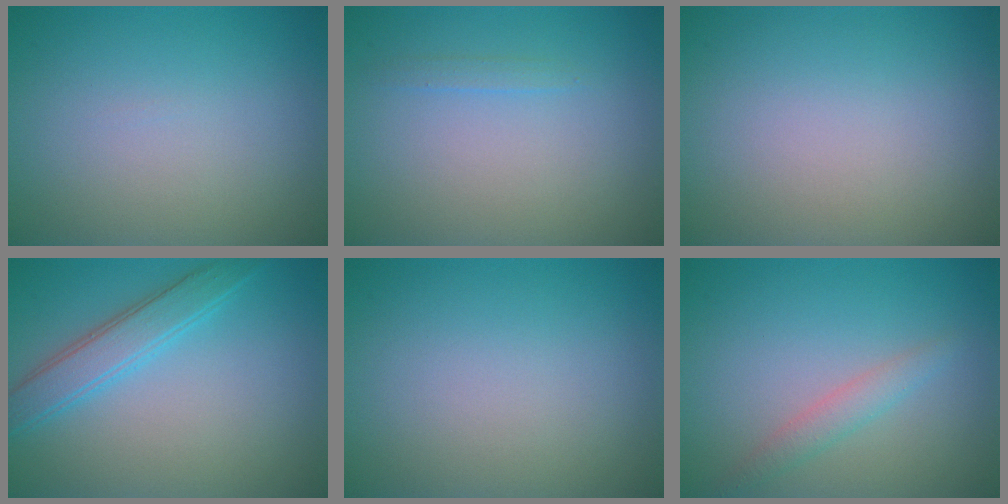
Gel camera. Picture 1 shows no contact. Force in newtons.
{"total": 0.7, "press": 0.7, "slide": 0.1}
{"total": 0.0}
{"total": 3.3, "press": 3.3, "slide": 0.2}
{"total": 0.0}
{"total": 1.6, "press": 1.6, "slide": 0.1}